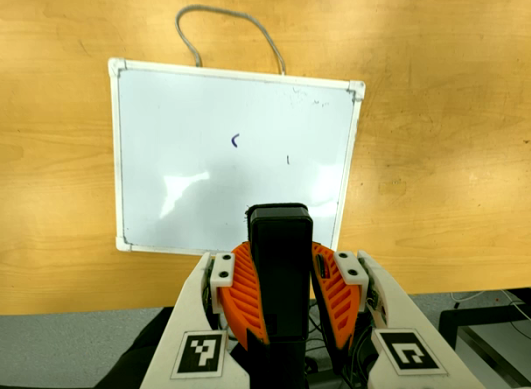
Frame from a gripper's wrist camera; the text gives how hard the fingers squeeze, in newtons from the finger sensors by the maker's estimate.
{"total": 10.8, "left": 8.6, "right": 13.0}